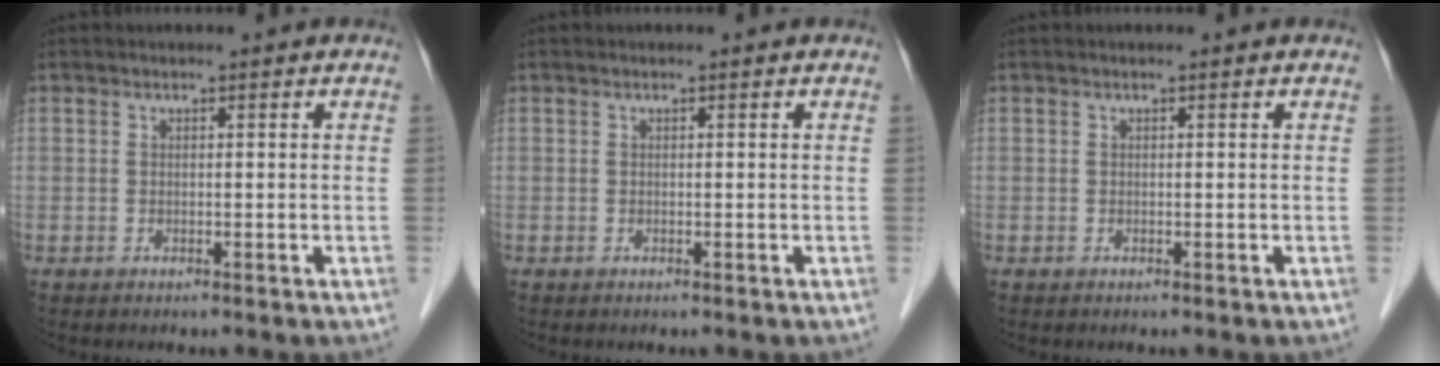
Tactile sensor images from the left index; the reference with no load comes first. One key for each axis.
{"total": 0.0}
{"total": 0.0}